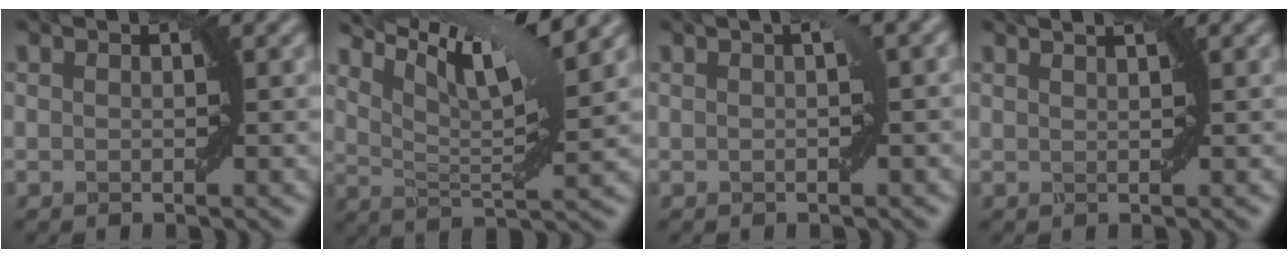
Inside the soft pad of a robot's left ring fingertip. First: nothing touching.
{"total": 8.7, "force": [6.3, 1.3, 5.9], "torque": [-0.102, 0.012, 0.109]}
{"total": 1.5, "force": [0.3, 0.1, 1.5], "torque": [-0.022, 0.009, 0.006]}
{"total": 1.8, "force": [1.4, 0.4, 1.0], "torque": [0.000, -0.005, 0.003]}